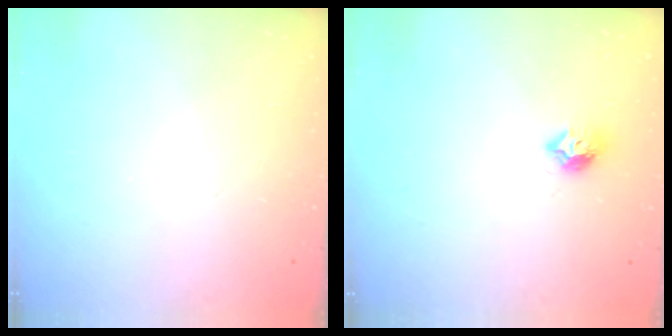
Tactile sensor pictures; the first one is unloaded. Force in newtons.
{"total": 7.5, "press": 7.5, "slide": 0.1}